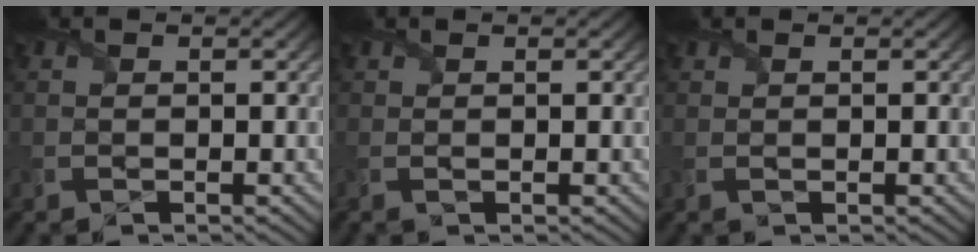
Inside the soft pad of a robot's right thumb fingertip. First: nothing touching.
{"total": 0.5, "force": [0.2, 0.3, 0.4], "torque": [-0.011, 0.001, 0.002]}
{"total": 0.7, "force": [0.5, 0.3, 0.3], "torque": [-0.009, 0.004, 0.009]}